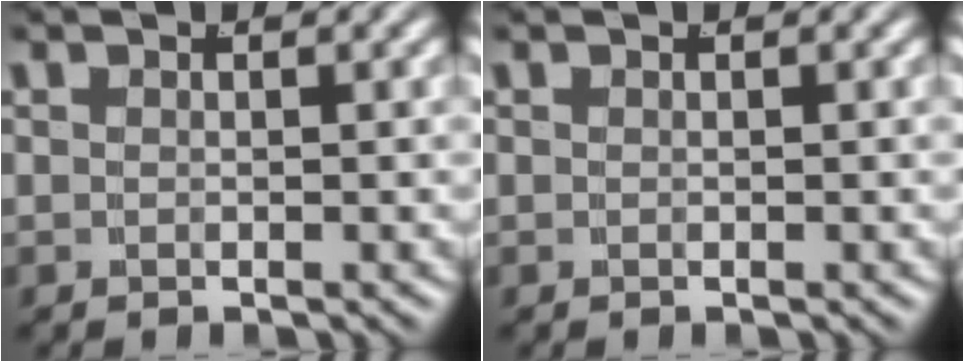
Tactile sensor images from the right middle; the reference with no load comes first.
{"total": 0.0}